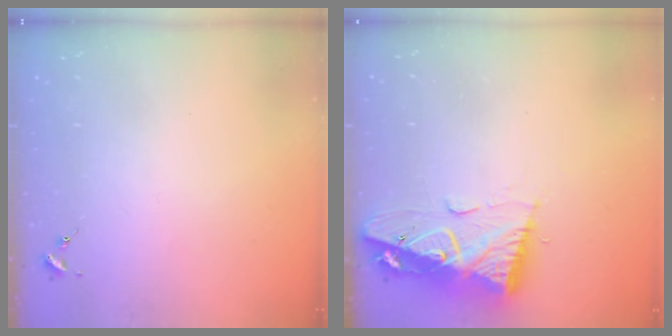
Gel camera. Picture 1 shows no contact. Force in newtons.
{"total": 10.8, "press": 10.8, "slide": 1.2}